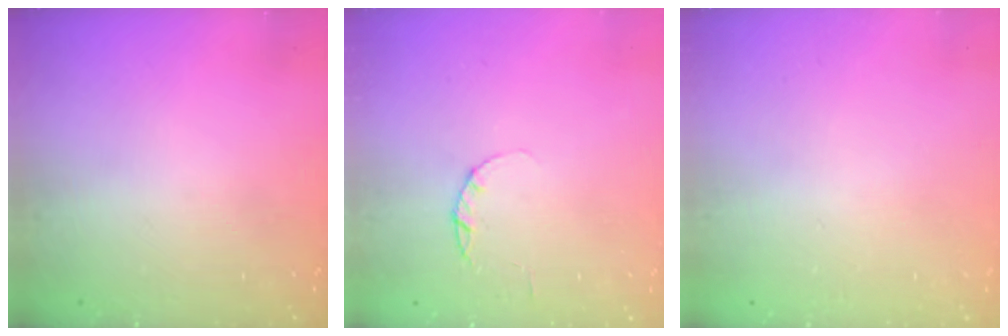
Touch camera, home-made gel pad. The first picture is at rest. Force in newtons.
{"total": 2.2, "press": 2.2, "slide": 0.4}
{"total": 2.6, "press": 2.6, "slide": 0.2}